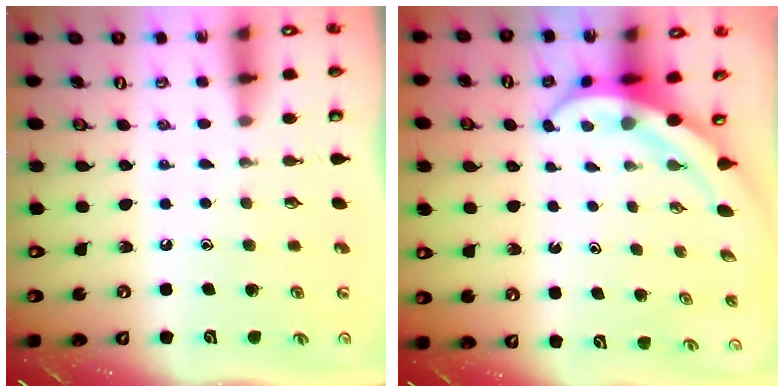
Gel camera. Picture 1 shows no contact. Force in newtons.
{"total": 4.5, "press": 4.5, "slide": 0.4}